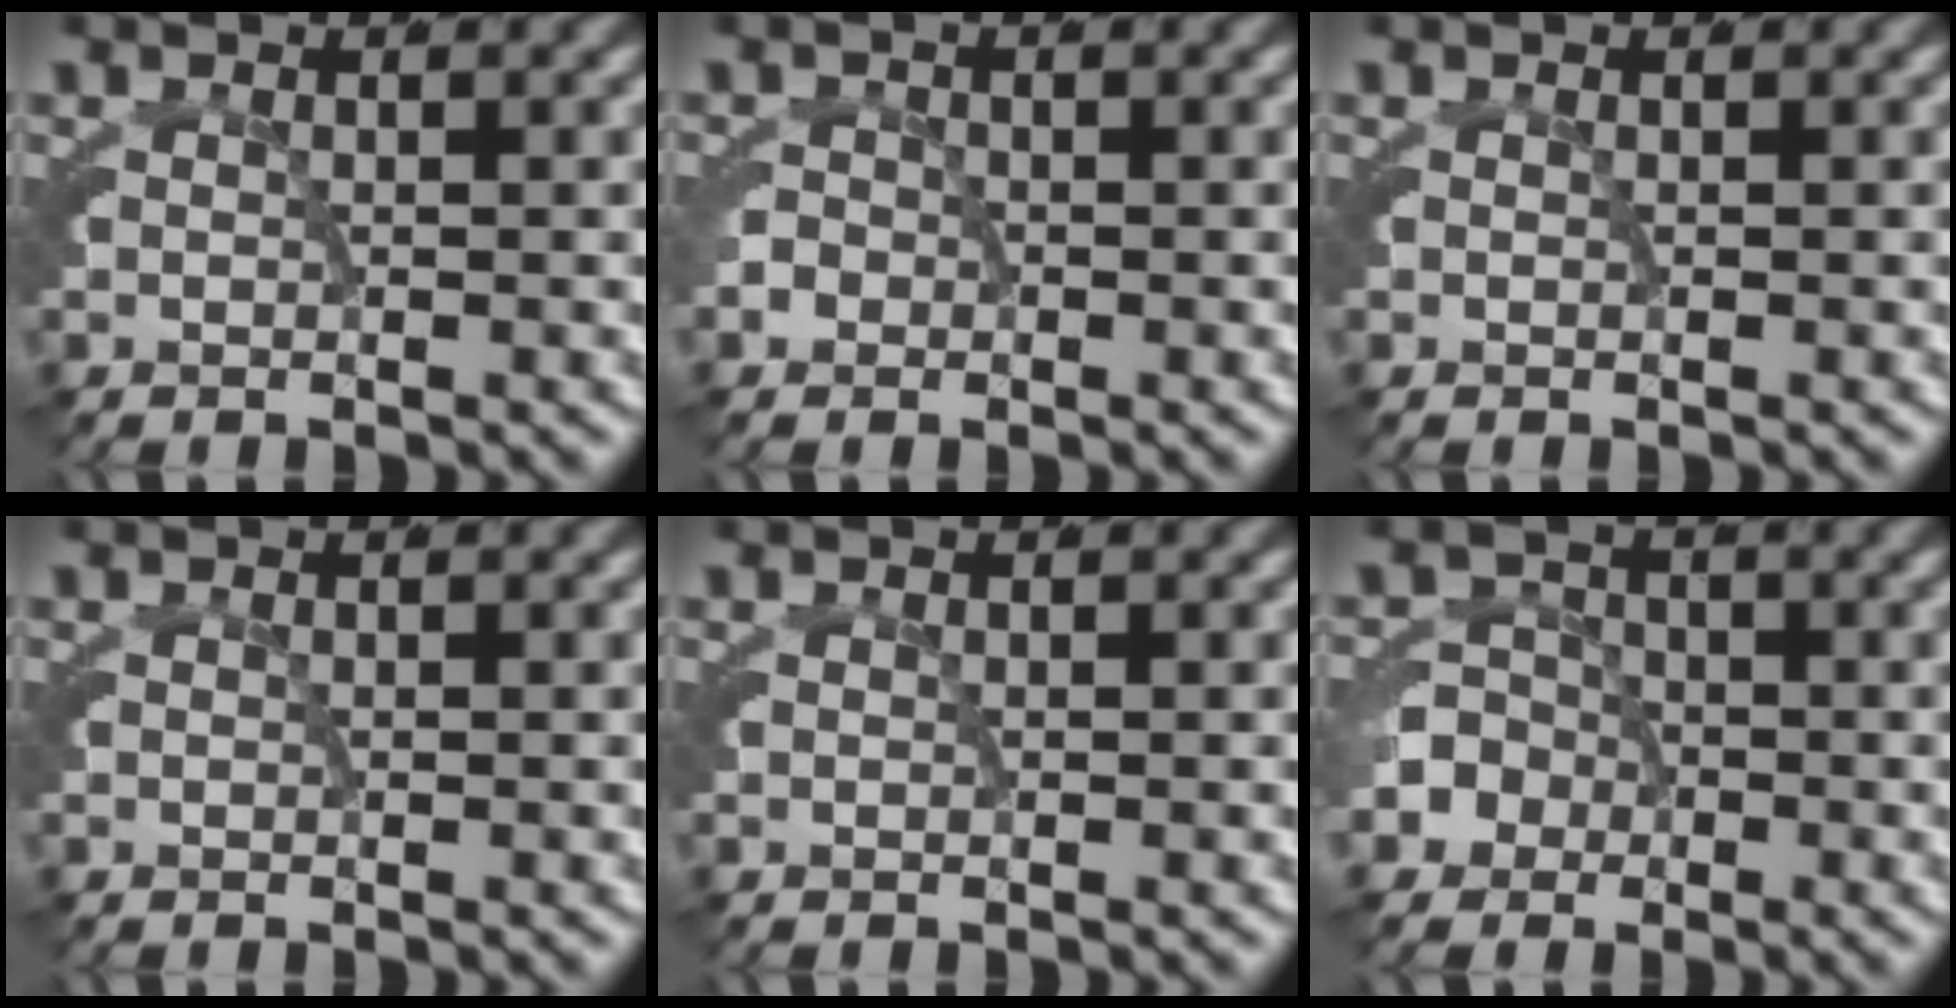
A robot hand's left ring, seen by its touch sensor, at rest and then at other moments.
{"total": 1.4, "force": [-1.0, 1.0, -0.2], "torque": [-0.008, -0.002, -0.020]}
{"total": 0.0}
{"total": 0.0}
{"total": 0.0}
{"total": 5.1, "force": [-1.6, 4.7, 1.1], "torque": [-0.041, -0.012, -0.033]}